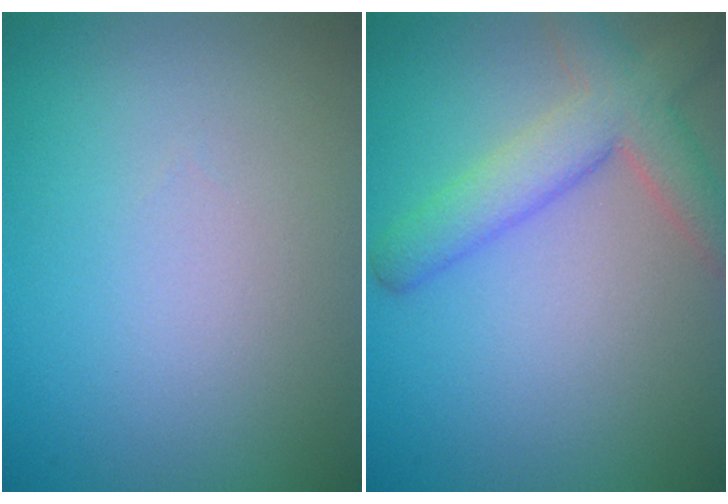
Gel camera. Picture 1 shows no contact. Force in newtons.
{"total": 5.2, "press": 5.2, "slide": 0.4}